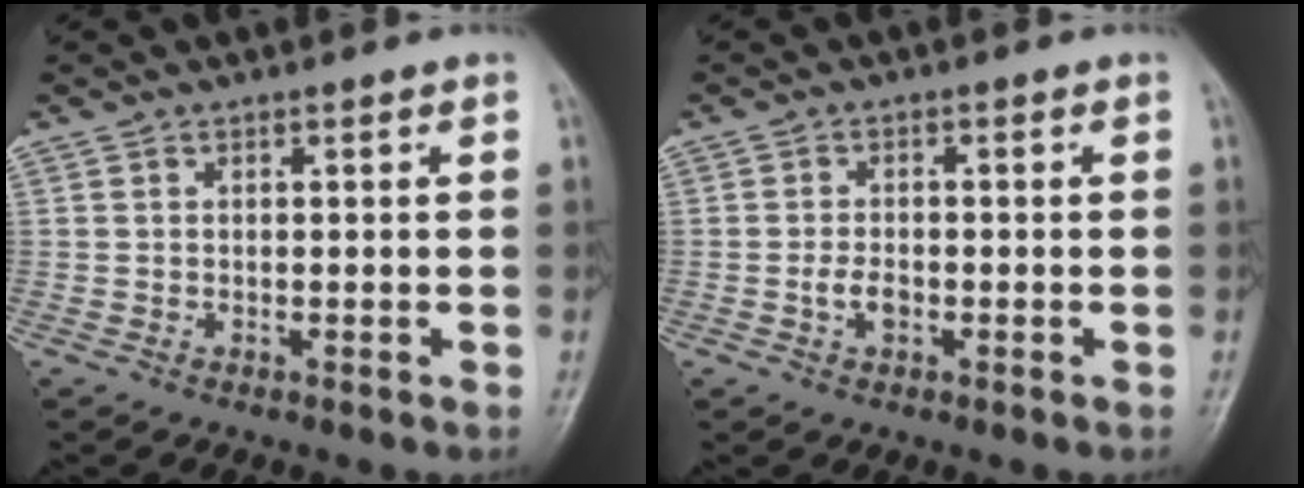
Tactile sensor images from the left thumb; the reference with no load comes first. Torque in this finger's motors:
{"motor_torque": [-0.20, 0.35, 0.43, 0.14, 0.03]}